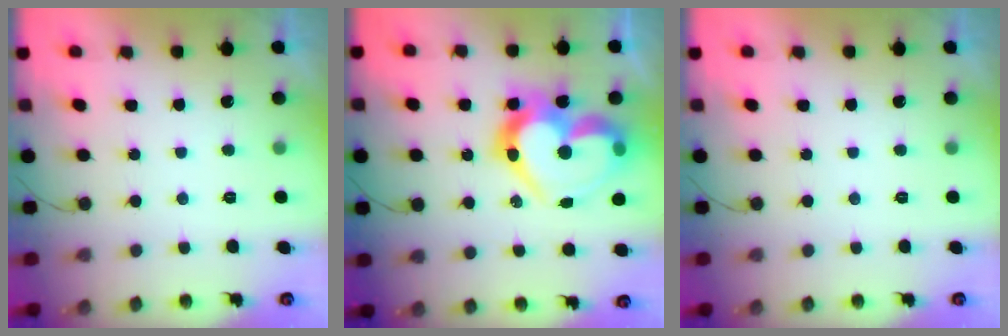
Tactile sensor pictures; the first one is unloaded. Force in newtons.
{"total": 21.6, "press": 21.5, "slide": 2.4}
{"total": 0.0}